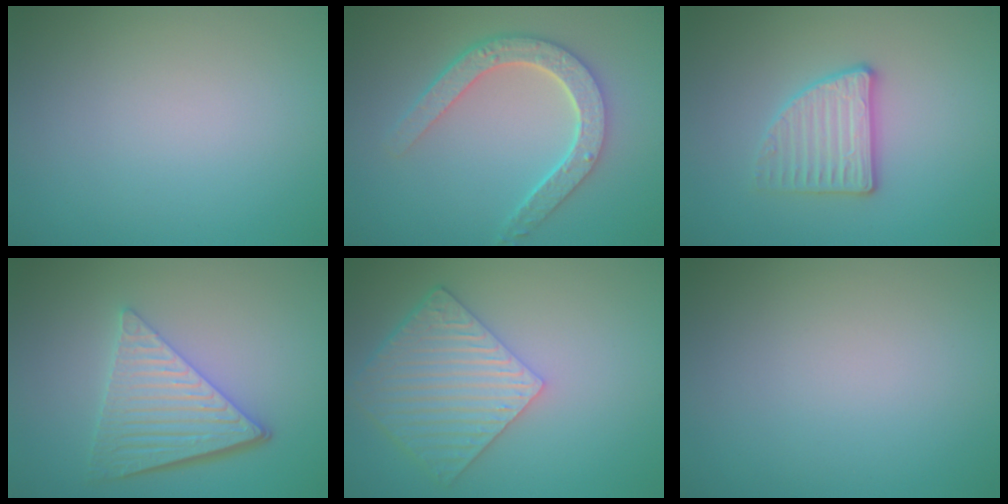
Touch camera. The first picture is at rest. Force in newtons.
{"total": 4.7, "press": 3.7, "slide": 2.9}
{"total": 2.9, "press": 2.8, "slide": 0.7}
{"total": 5.8, "press": 4.3, "slide": 4.0}
{"total": 6.0, "press": 4.5, "slide": 3.9}
{"total": 0.0}